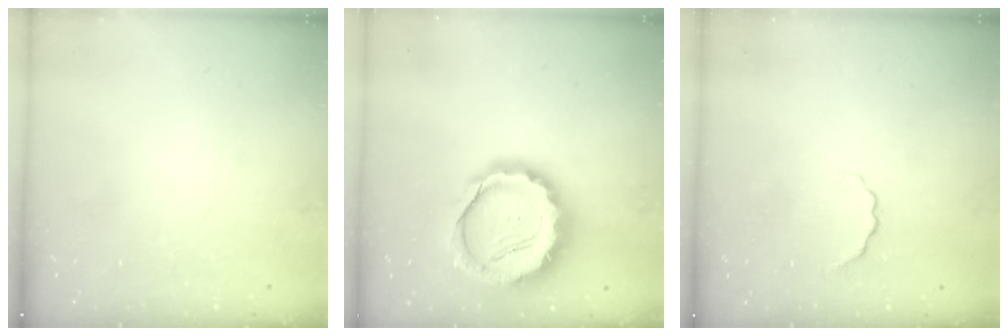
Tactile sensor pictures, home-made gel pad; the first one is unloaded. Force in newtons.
{"total": 16.8, "press": 16.4, "slide": 3.5}
{"total": 2.1, "press": 2.0, "slide": 0.8}